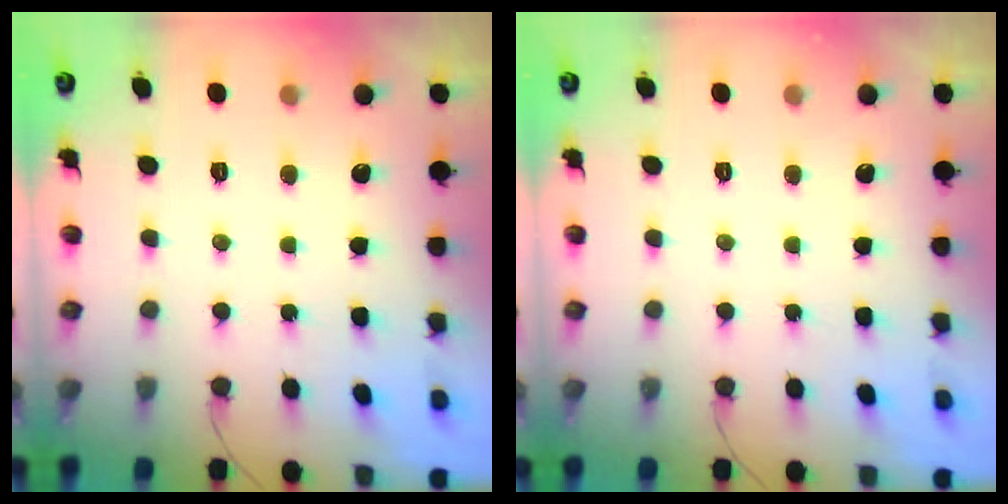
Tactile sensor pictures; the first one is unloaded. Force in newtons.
{"total": 0.0}